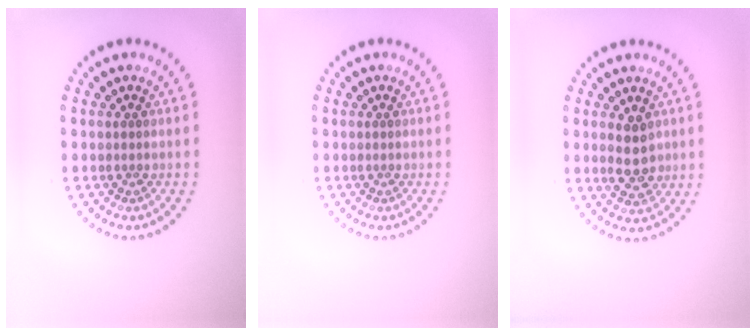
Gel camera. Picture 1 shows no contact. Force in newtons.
{"total": 0.0}
{"total": 3.0, "press": 3.0, "slide": 0.4}